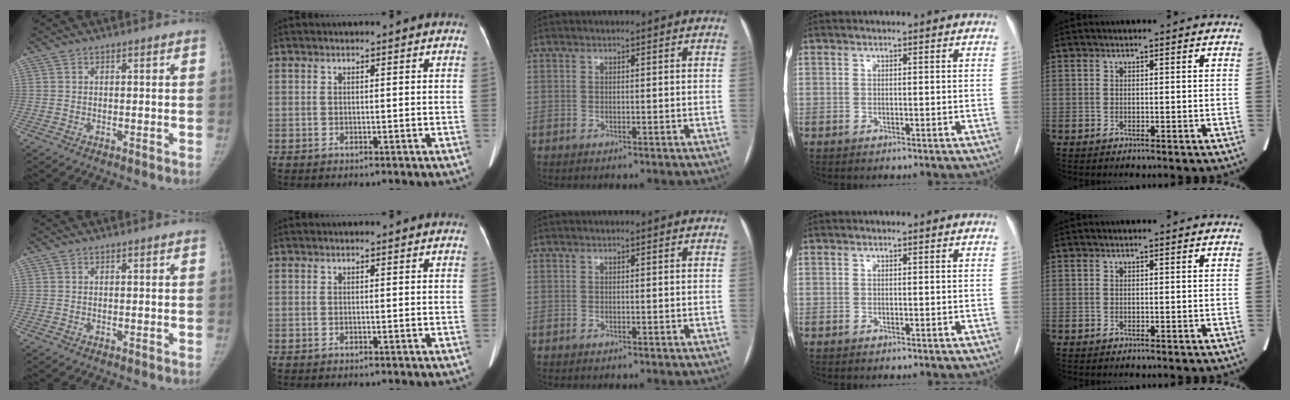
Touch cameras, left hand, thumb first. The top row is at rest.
{}